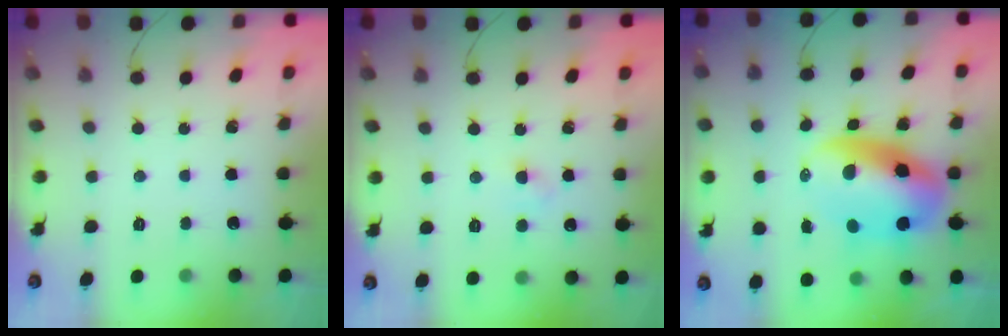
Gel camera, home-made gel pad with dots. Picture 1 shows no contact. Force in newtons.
{"total": 2.8, "press": 2.6, "slide": 0.9}
{"total": 13.3, "press": 12.8, "slide": 3.5}